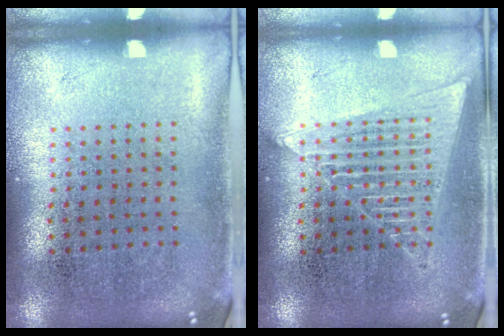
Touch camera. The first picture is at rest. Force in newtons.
{"total": 2.6, "press": 2.5, "slide": 0.3}